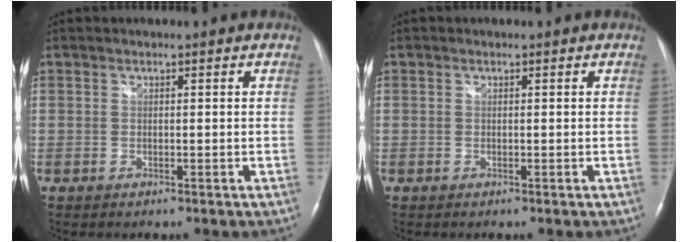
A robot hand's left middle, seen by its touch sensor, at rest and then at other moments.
{"total": 0.0}